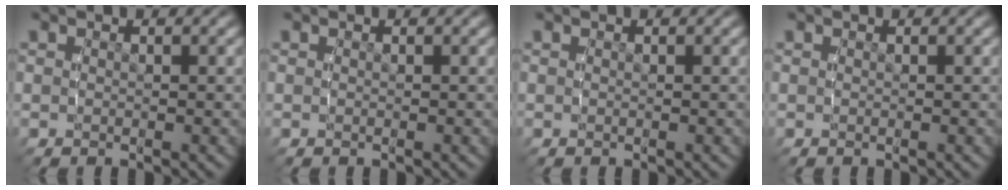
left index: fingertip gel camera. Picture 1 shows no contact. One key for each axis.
{"total": 0.0}
{"total": 0.0}
{"total": 0.0}